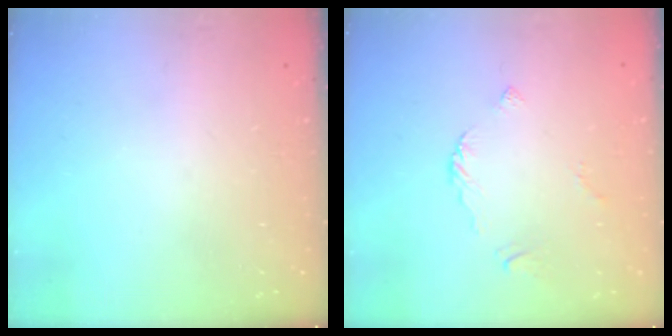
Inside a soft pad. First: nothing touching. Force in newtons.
{"total": 3.2, "press": 3.2, "slide": 0.3}